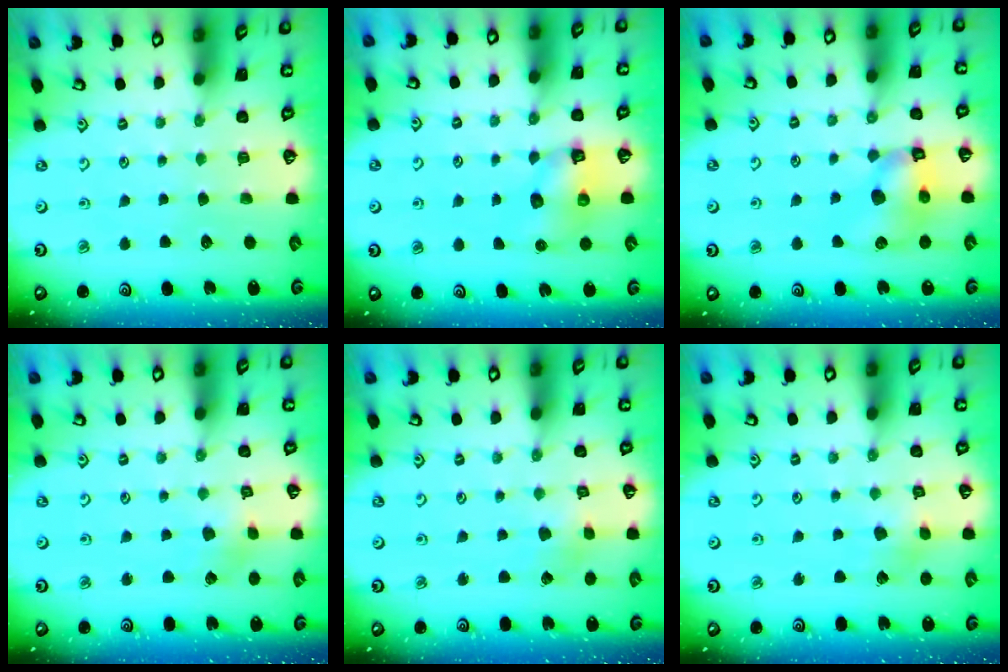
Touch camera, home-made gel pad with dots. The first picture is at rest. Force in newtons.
{"total": 8.3, "press": 8.3, "slide": 0.5}
{"total": 10.0, "press": 9.9, "slide": 1.4}
{"total": 3.1, "press": 3.0, "slide": 0.3}
{"total": 2.0, "press": 1.9, "slide": 0.3}
{"total": 3.8, "press": 3.8, "slide": 0.4}